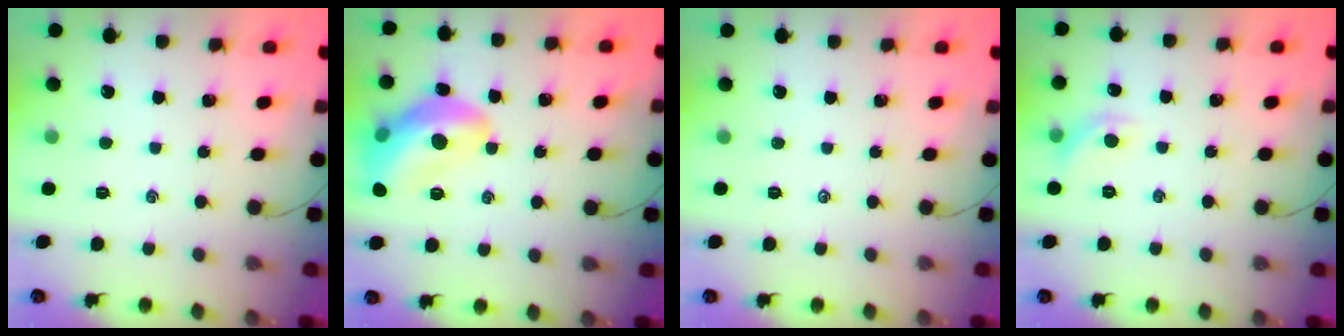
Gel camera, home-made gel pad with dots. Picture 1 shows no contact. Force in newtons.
{"total": 15.3, "press": 15.2, "slide": 1.7}
{"total": 0.0}
{"total": 6.0, "press": 5.8, "slide": 1.4}